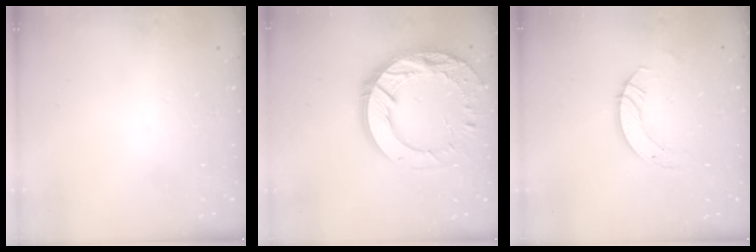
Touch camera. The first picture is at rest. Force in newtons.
{"total": 20.2, "press": 20.2, "slide": 1.8}
{"total": 6.2, "press": 6.2, "slide": 0.6}